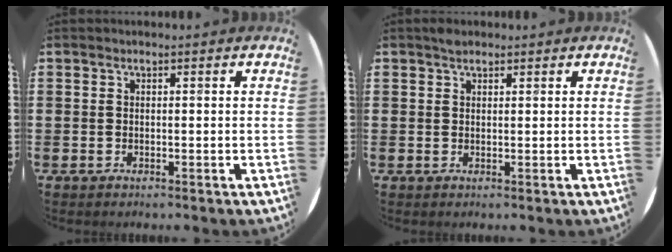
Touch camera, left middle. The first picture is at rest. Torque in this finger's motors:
{"motor_torque": [0.42, -0.35, 0.00, 0.05]}